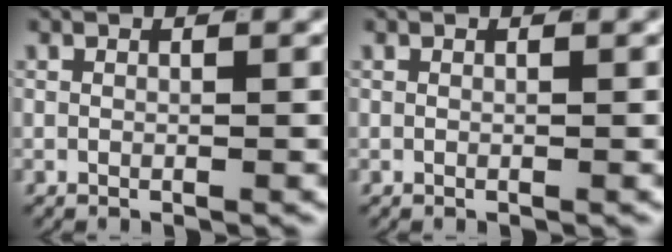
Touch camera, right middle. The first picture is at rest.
{"total": 0.0}